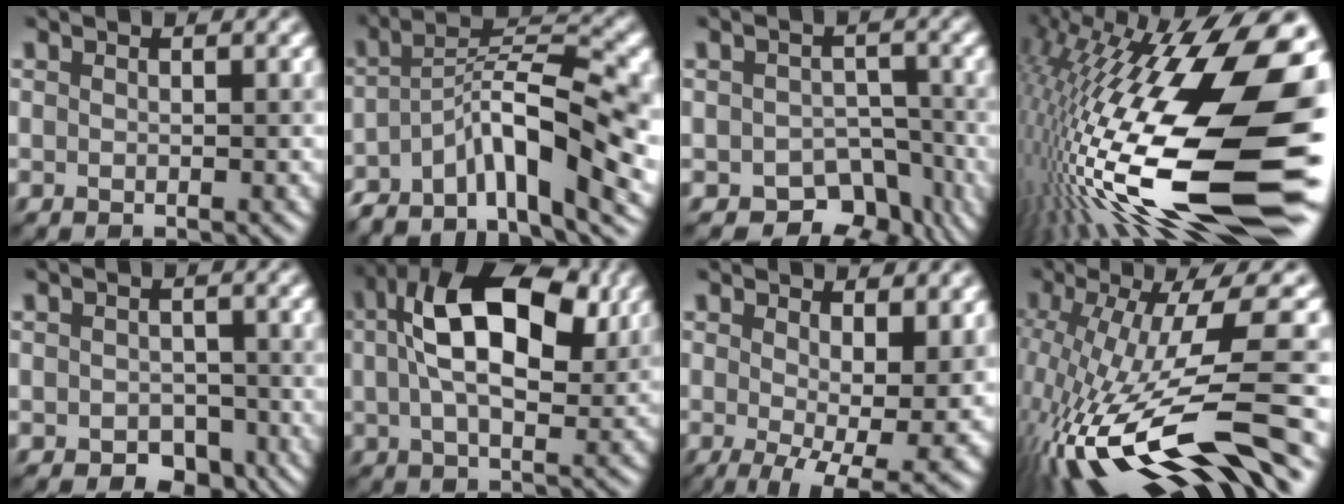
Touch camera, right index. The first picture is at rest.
{"total": 11.1, "force": [-5.1, 3.5, 9.3], "torque": [-0.143, 0.011, -0.099]}
{"total": 5.4, "force": [-3.1, 3.9, 2.1], "torque": [-0.004, 0.000, -0.043]}
{"total": 20.9, "force": [-1.8, 6.5, 19.8], "torque": [-0.362, 0.001, -0.047]}
{"total": 2.6, "force": [-1.1, 1.9, 1.3], "torque": [-0.015, -0.005, -0.020]}
{"total": 12.0, "force": [3.8, 6.2, 9.6], "torque": [-0.165, 0.016, 0.049]}
{"total": 9.0, "force": [-0.4, 3.5, 8.3], "torque": [-0.130, -0.023, 0.007]}
{"total": 15.9, "force": [-5.3, 4.2, 14.4], "torque": [-0.268, 0.001, -0.088]}